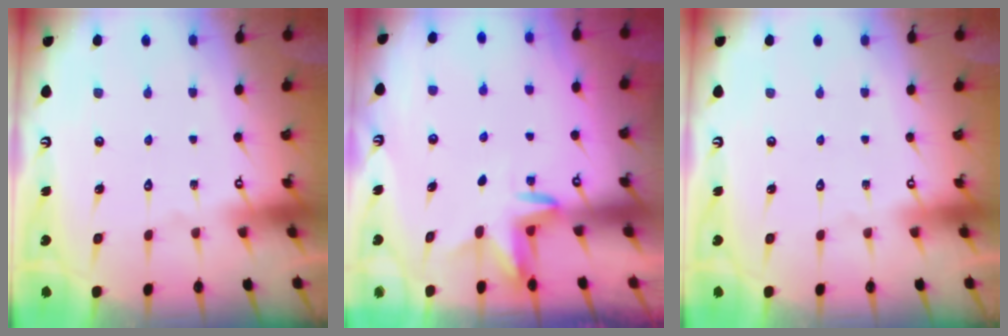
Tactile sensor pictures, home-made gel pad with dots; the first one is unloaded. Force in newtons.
{"total": 3.7, "press": 3.7, "slide": 0.4}
{"total": 0.0}